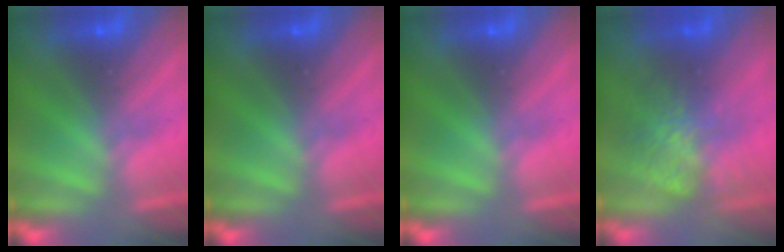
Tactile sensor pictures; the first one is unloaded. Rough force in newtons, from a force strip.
{"total": 0.0}
{"total": 0.0}
{"total": 4.4}